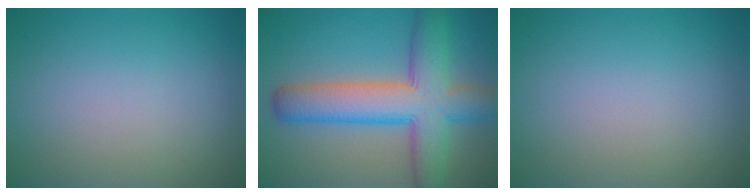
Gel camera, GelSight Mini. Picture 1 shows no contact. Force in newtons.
{"total": 9.2, "press": 9.2, "slide": 0.5}
{"total": 0.0}